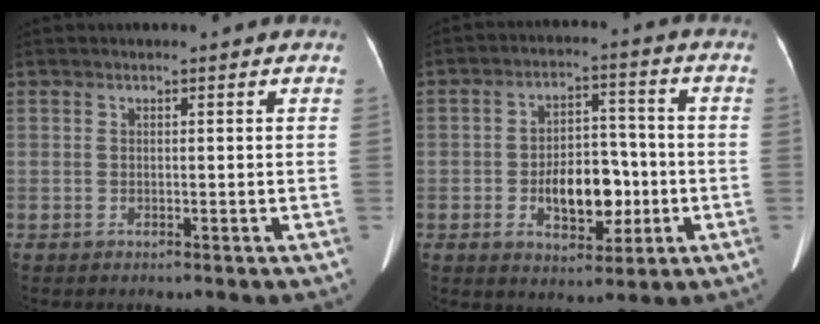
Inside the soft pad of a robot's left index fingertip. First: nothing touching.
{"total": 9.5, "force": [-2.2, 5.2, 7.6], "torque": [-0.125, 0.016, -0.028]}